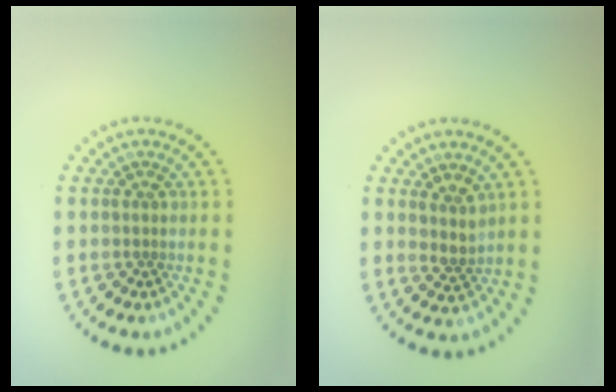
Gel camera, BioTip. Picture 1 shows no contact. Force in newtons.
{"total": 2.0, "press": 1.6, "slide": 1.2}